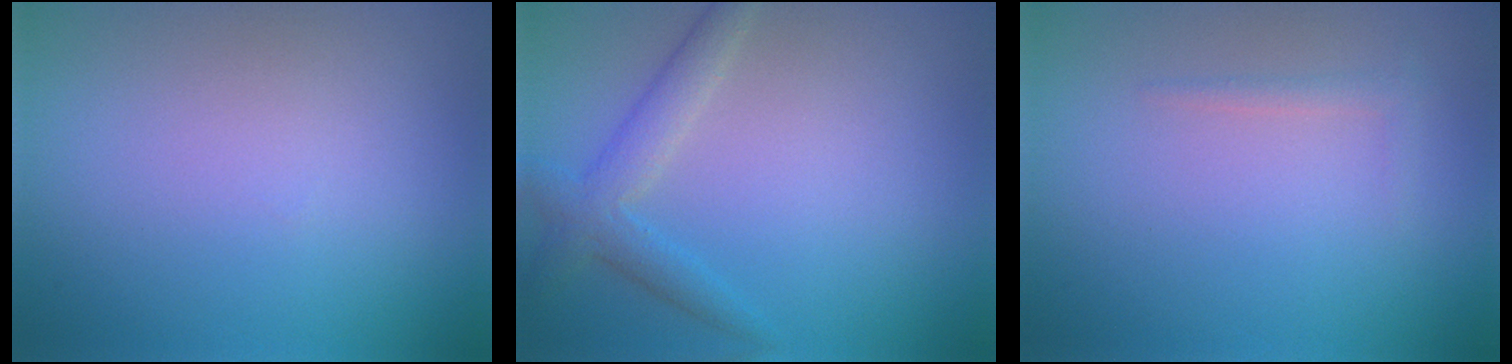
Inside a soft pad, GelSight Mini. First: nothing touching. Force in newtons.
{"total": 3.0, "press": 3.0, "slide": 0.3}
{"total": 0.8, "press": 0.8, "slide": 0.0}